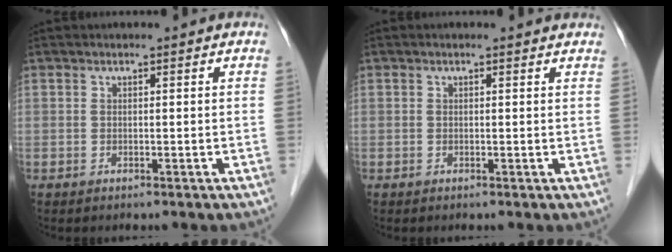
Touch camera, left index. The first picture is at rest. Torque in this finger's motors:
{"motor_torque": [0.40, -1.30, 0.05, 0.00]}